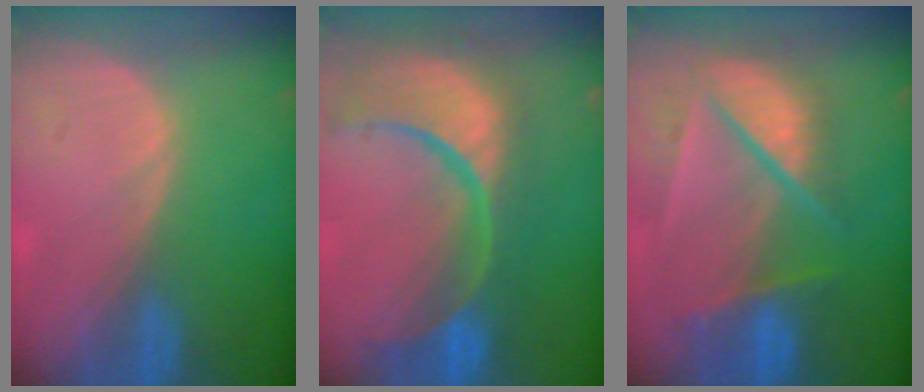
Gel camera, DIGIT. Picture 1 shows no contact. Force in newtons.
{"total": 14.6, "press": 11.6, "slide": 8.9}
{"total": 9.8, "press": 8.4, "slide": 5.0}